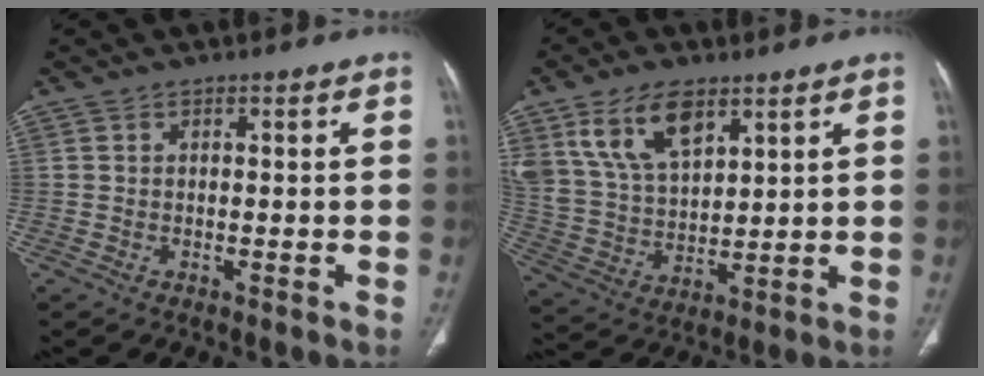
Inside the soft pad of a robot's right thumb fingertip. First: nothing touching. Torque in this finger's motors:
{"motor_torque": [0.93, 2.68, 1.17, 0.93, 0.45]}